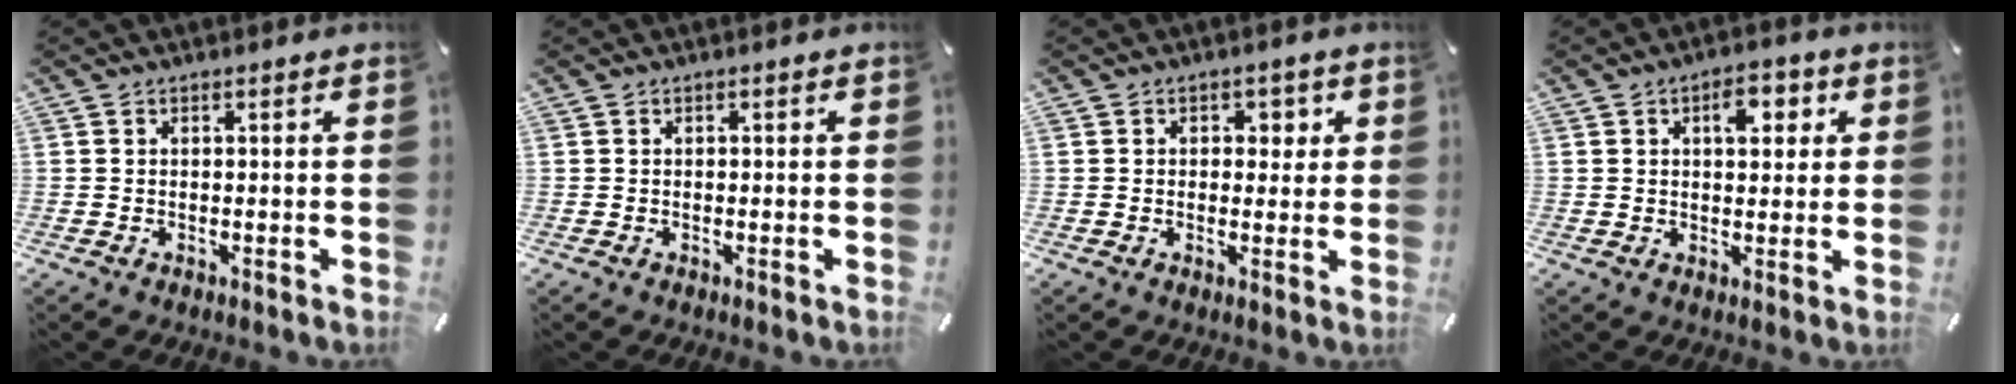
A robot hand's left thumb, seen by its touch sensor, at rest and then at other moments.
{"total": 0.0}
{"total": 3.0, "force": [0.4, 2.6, 1.5], "torque": [-0.001, -0.004, -0.004]}
{"total": 6.0, "force": [1.9, 3.7, 4.2], "torque": [-0.042, -0.007, 0.021]}